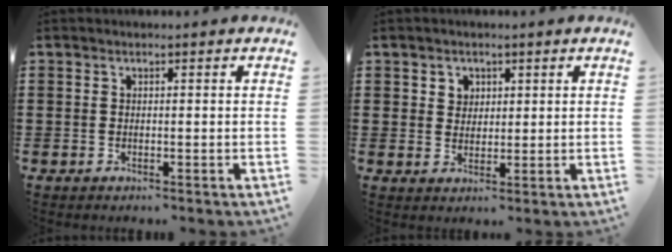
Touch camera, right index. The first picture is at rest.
{"total": 2.4, "force": [1.2, 2.0, 0.3], "torque": [-0.015, 0.011, 0.021]}